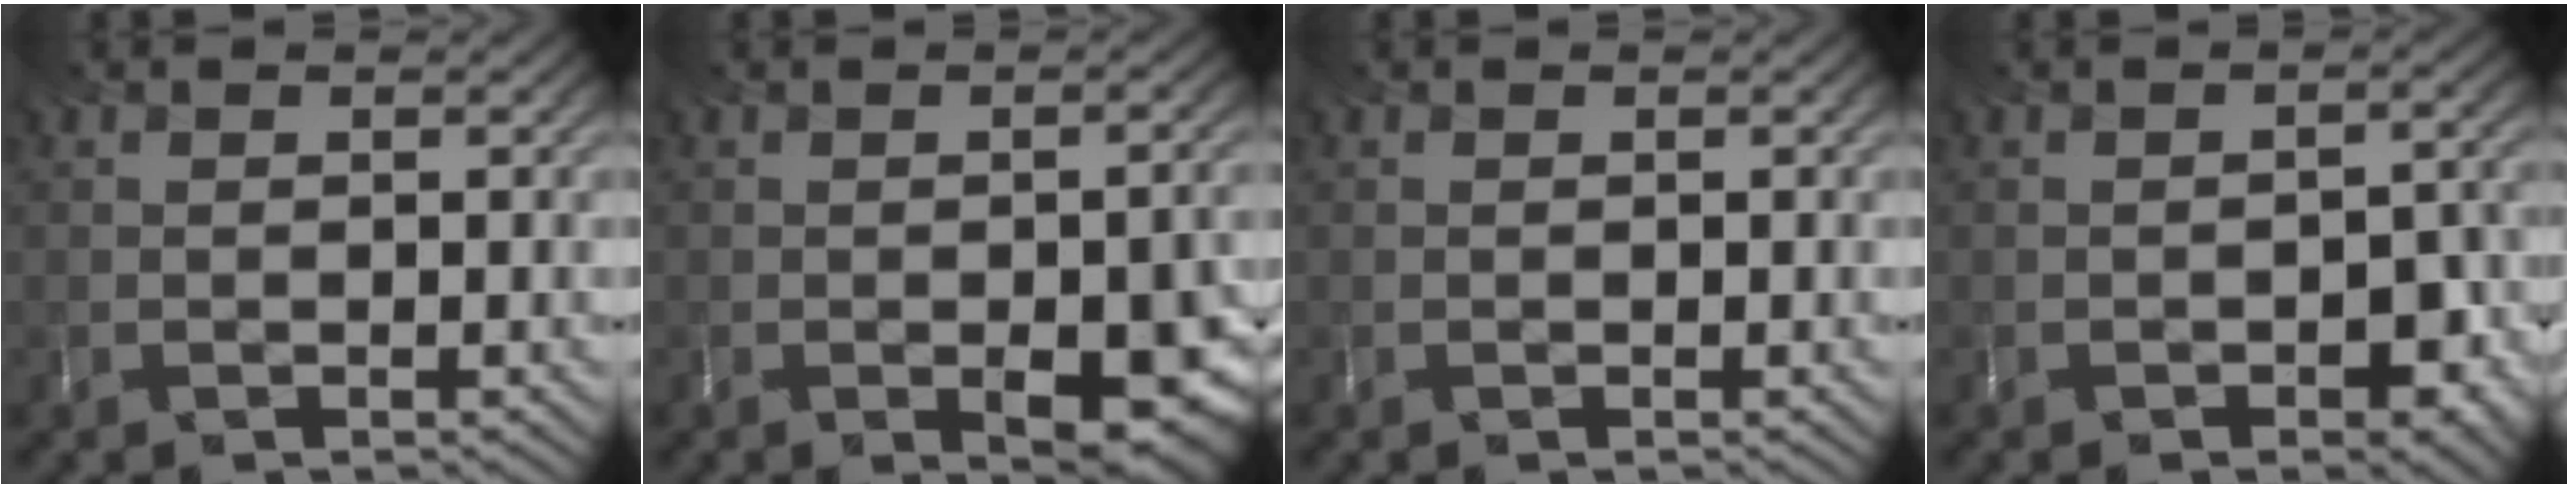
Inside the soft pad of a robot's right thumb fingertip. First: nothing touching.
{"total": 9.8, "force": [-3.7, 4.5, 7.9], "torque": [-0.084, -0.025, -0.035]}
{"total": 0.0}
{"total": 5.4, "force": [-2.6, 3.0, 3.7], "torque": [-0.056, -0.026, -0.023]}